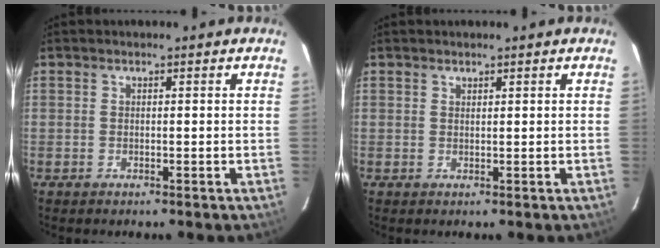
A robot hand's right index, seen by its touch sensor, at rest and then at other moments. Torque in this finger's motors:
{"motor_torque": [-0.01, 0.02, -0.02, 0.00]}